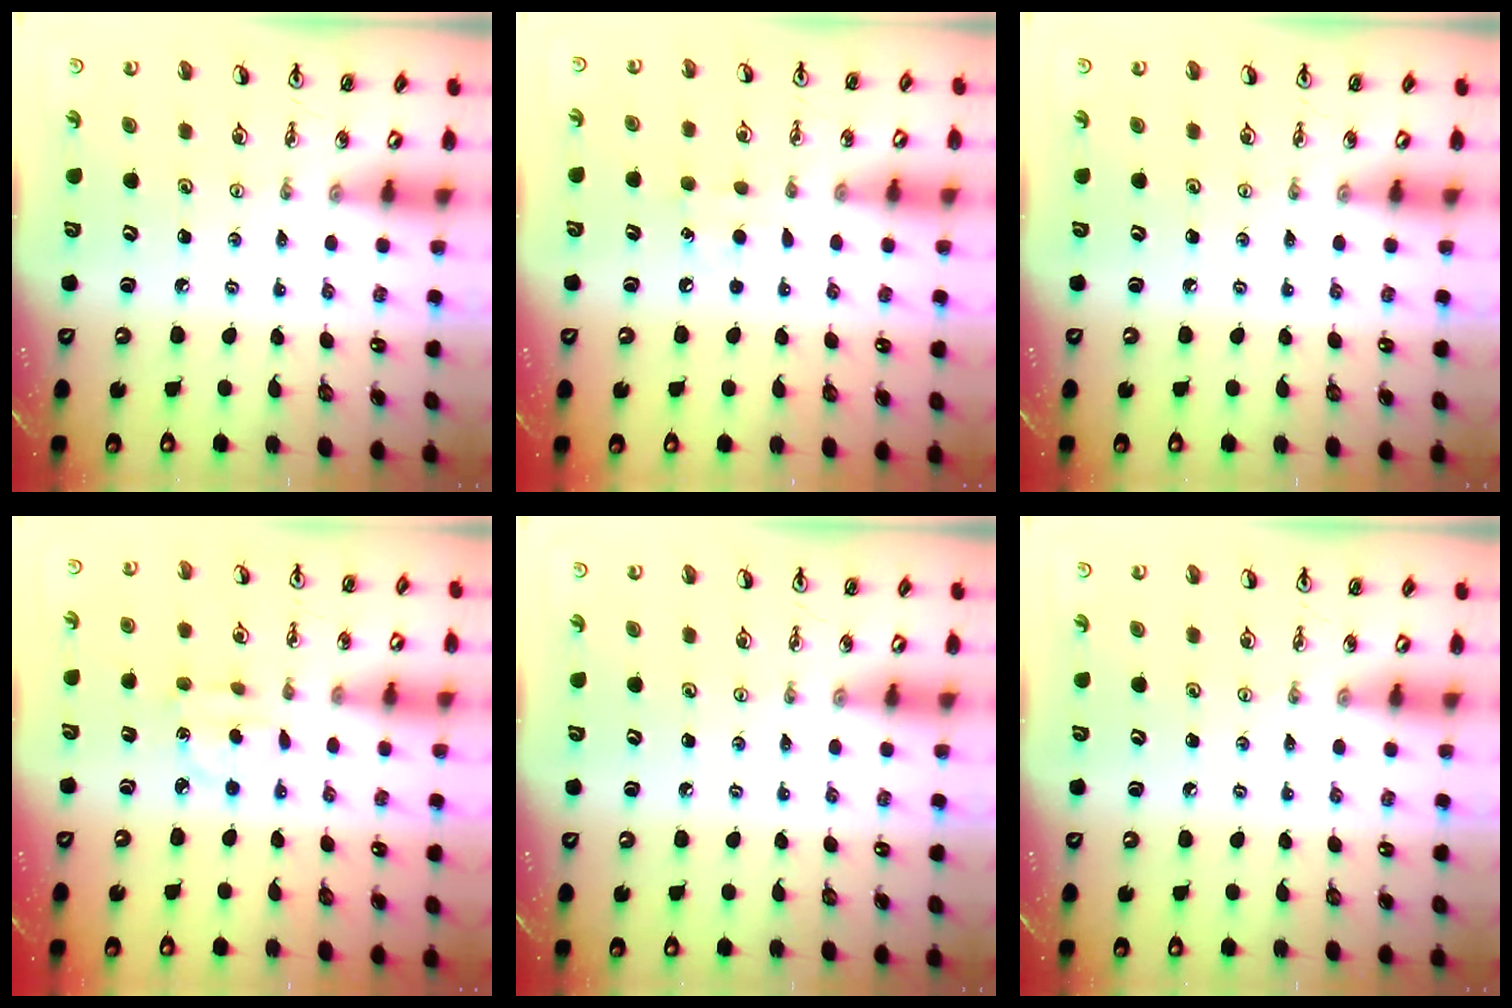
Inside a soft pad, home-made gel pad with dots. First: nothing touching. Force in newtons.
{"total": 6.6, "press": 6.5, "slide": 0.7}
{"total": 0.0}
{"total": 3.9, "press": 3.9, "slide": 0.4}
{"total": 0.0}
{"total": 0.0}